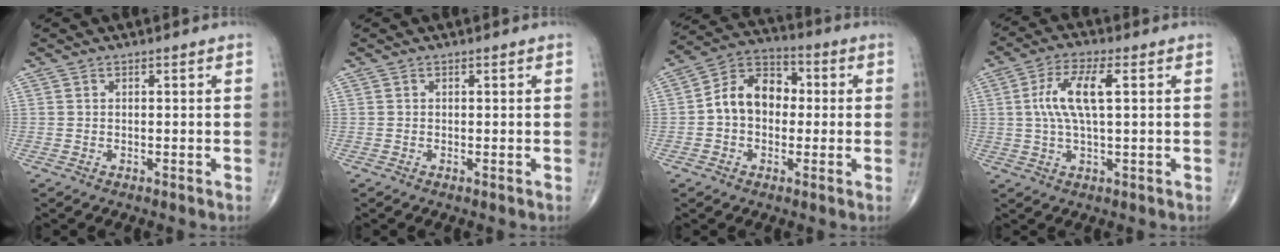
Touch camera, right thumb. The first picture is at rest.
{"total": 0.0}
{"total": 11.0, "force": [0.0, 8.1, 7.4], "torque": [-0.101, 0.034, -0.013]}
{"total": 9.1, "force": [1.6, 2.9, 8.5], "torque": [-0.181, 0.012, 0.030]}